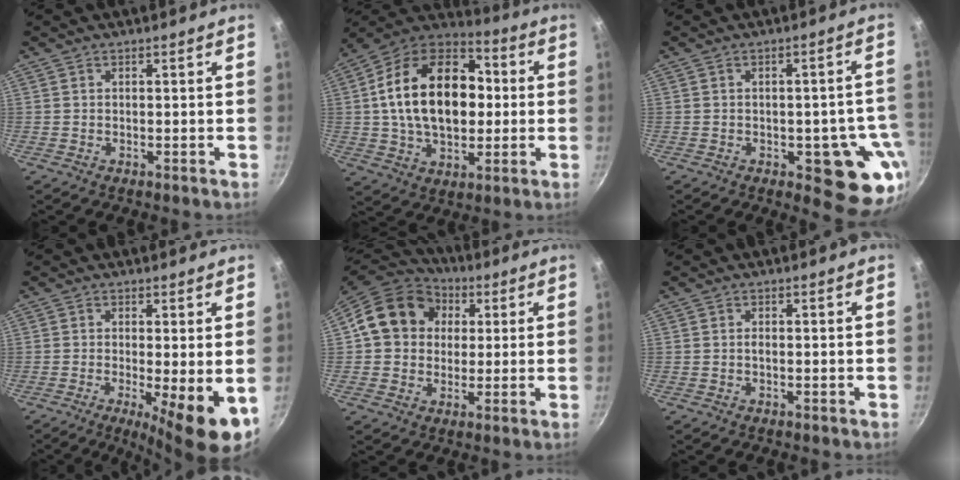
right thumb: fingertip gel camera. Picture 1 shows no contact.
{"total": 24.0, "force": [1.6, 15.8, 17.9], "torque": [-0.275, 0.033, 0.018]}
{"total": 13.2, "force": [-4.1, 6.0, 11.0], "torque": [-0.062, 0.012, -0.047]}
{"total": 9.2, "force": [-1.8, 2.0, 8.8], "torque": [-0.125, -0.010, -0.020]}
{"total": 14.7, "force": [3.4, 12.5, 7.0], "torque": [-0.094, 0.020, 0.044]}
{"total": 0.6, "force": [-0.1, 0.3, 0.6], "torque": [-0.010, 0.002, -0.005]}